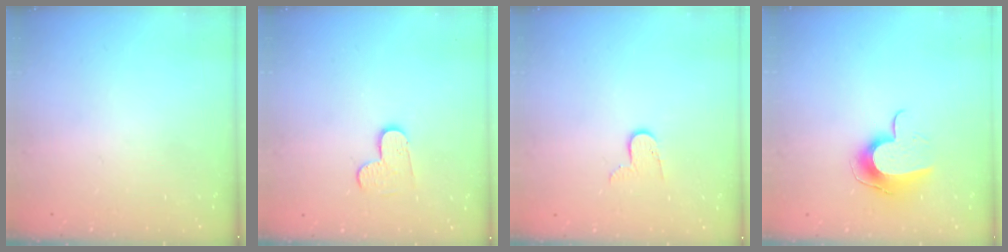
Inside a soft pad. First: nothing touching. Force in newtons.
{"total": 4.2, "press": 4.2, "slide": 0.4}
{"total": 6.3, "press": 6.3, "slide": 0.5}
{"total": 9.9, "press": 9.9, "slide": 0.4}